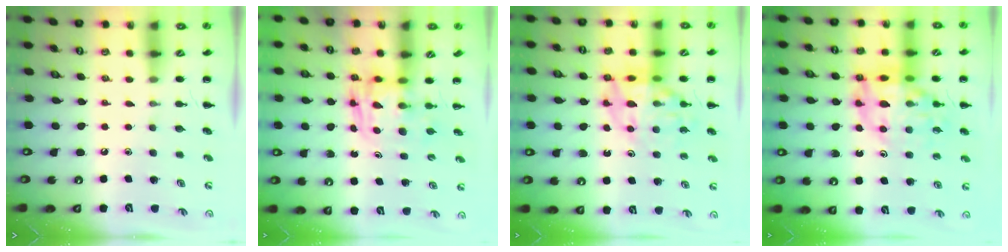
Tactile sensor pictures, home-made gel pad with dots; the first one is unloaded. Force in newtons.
{"total": 2.6, "press": 2.6, "slide": 0.2}
{"total": 14.7, "press": 14.4, "slide": 3.1}
{"total": 16.3, "press": 15.8, "slide": 3.8}